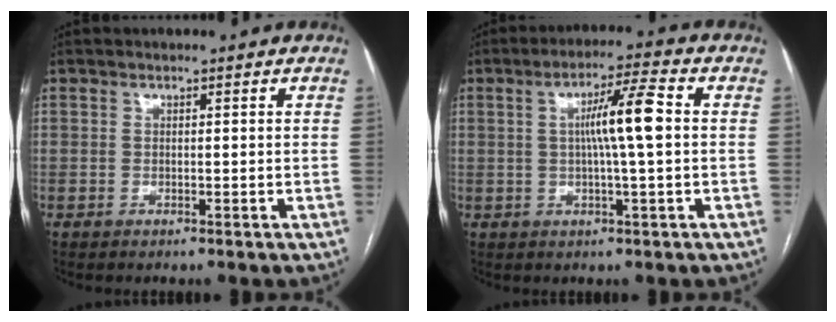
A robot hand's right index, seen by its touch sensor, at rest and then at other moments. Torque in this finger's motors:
{"motor_torque": [1.19, 0.33, 0.46, 0.15]}